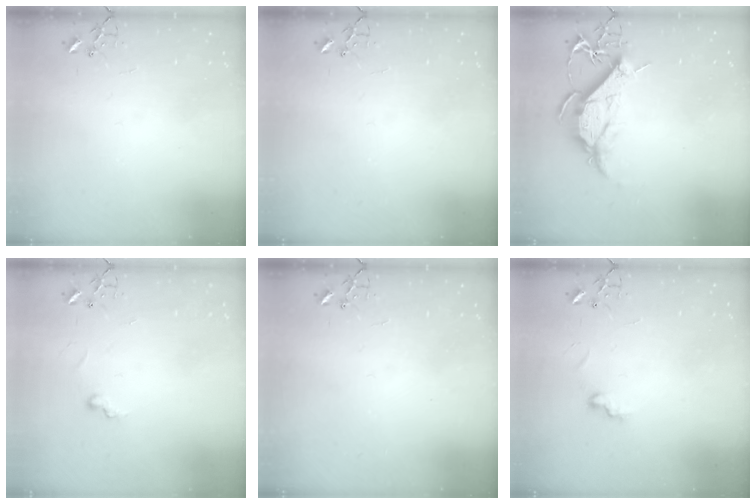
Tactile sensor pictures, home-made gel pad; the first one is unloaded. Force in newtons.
{"total": 0.0}
{"total": 12.5, "press": 12.4, "slide": 1.3}
{"total": 5.6, "press": 5.6, "slide": 0.5}
{"total": 0.0}
{"total": 6.9, "press": 6.9, "slide": 0.7}